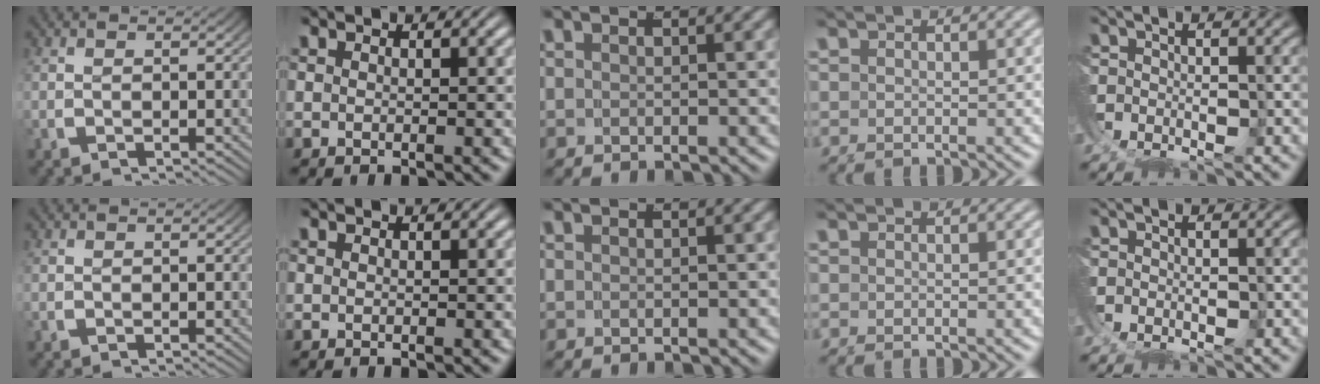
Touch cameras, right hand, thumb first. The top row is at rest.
{}